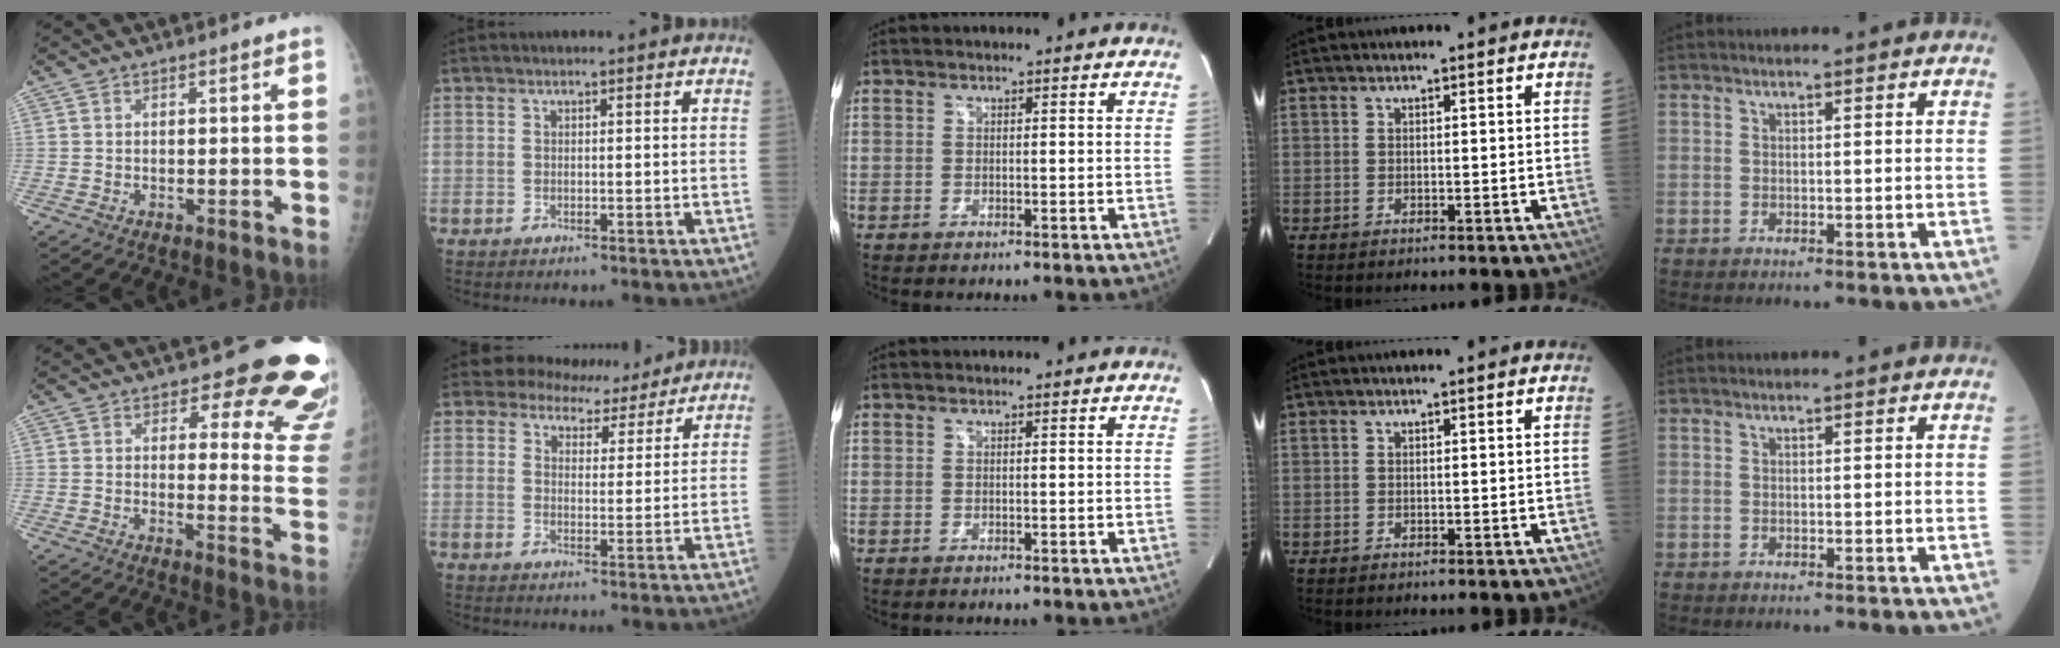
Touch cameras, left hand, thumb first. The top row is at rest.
{"thumb": {"total": 16.5, "force": [12.8, 6.3, 8.3], "torque": [-0.034, -0.092, 0.121]}, "index": {"total": 9.1, "force": [8.5, 3.2, 0.8], "torque": [0.004, 0.004, 0.105]}}